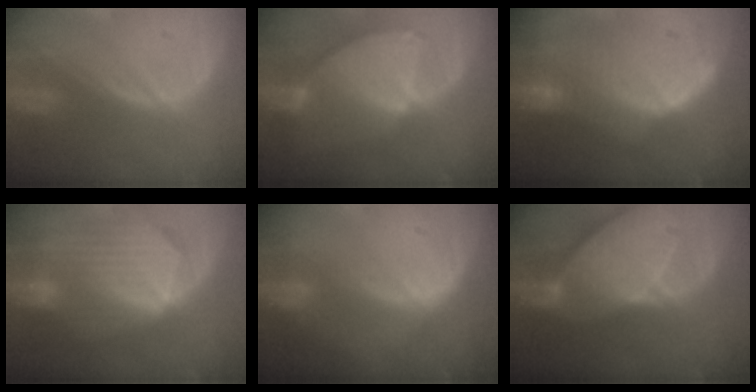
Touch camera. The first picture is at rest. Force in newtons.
{"total": 8.6, "press": 7.5, "slide": 4.2}
{"total": 10.0, "press": 9.0, "slide": 4.4}
{"total": 10.4, "press": 9.1, "slide": 5.1}
{"total": 1.6, "press": 1.6, "slide": 0.1}
{"total": 10.7, "press": 9.4, "slide": 5.0}